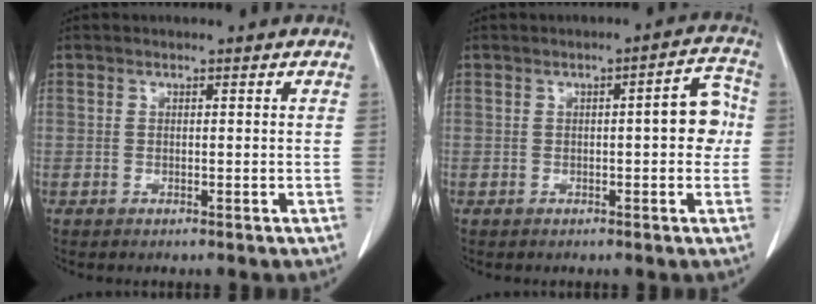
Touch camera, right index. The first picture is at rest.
{"total": 5.4, "force": [0.1, 1.4, 5.2], "torque": [-0.061, 0.016, -0.004]}